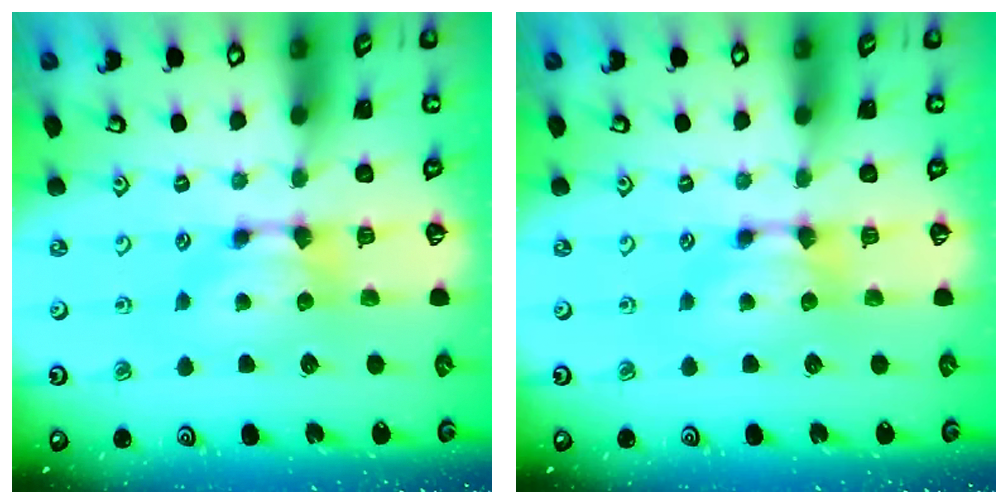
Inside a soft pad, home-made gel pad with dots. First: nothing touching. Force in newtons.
{"total": 0.0}